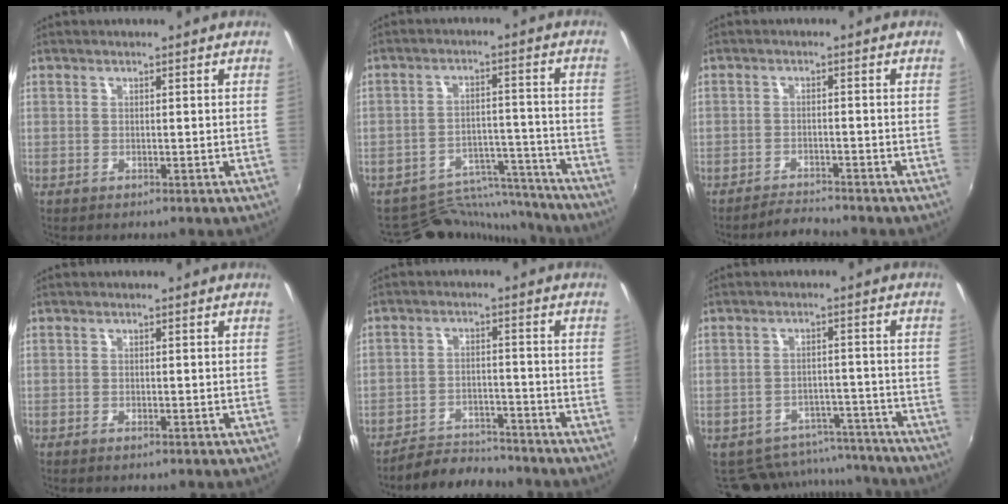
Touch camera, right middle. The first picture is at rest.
{"total": 13.8, "force": [-13.3, 3.3, 1.5], "torque": [-0.029, 0.035, -0.188]}
{"total": 3.3, "force": [-3.3, 0.1, 0.3], "torque": [-0.021, -0.006, -0.059]}
{"total": 0.5, "force": [0.0, 0.0, 0.5], "torque": [-0.006, -0.004, -0.002]}
{"total": 6.4, "force": [-6.1, 1.7, 0.7], "torque": [-0.031, 0.009, -0.094]}
{"total": 12.4, "force": [-10.9, 5.4, 2.5], "torque": [-0.054, 0.029, -0.129]}